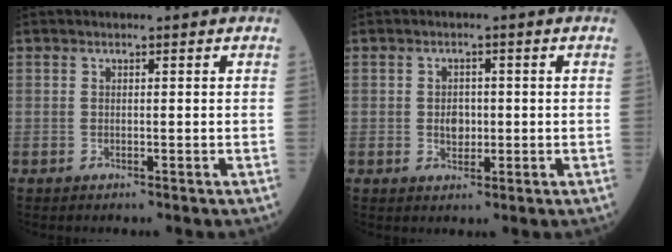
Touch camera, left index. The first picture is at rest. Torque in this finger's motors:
{"motor_torque": [0.17, -0.10, -0.06, -0.02]}